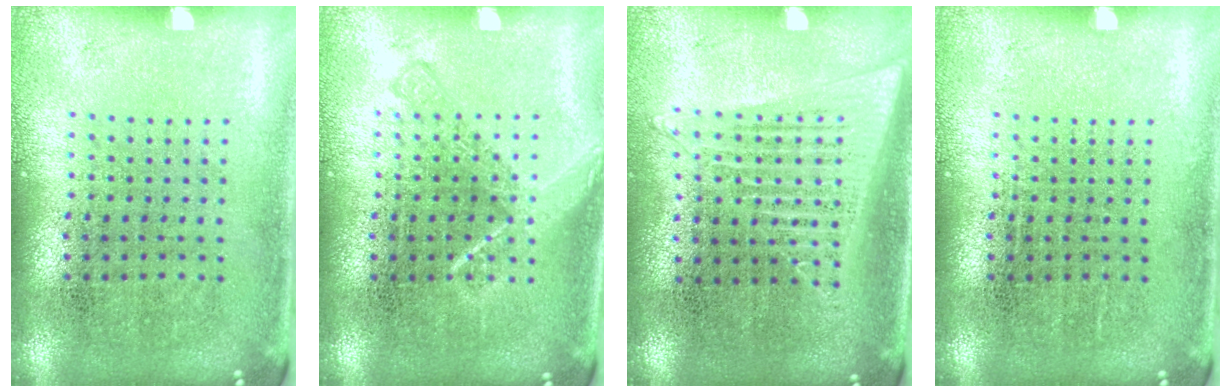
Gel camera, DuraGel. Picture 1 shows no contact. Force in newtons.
{"total": 2.3, "press": 2.3, "slide": 0.4}
{"total": 1.4, "press": 1.3, "slide": 0.5}
{"total": 0.0}